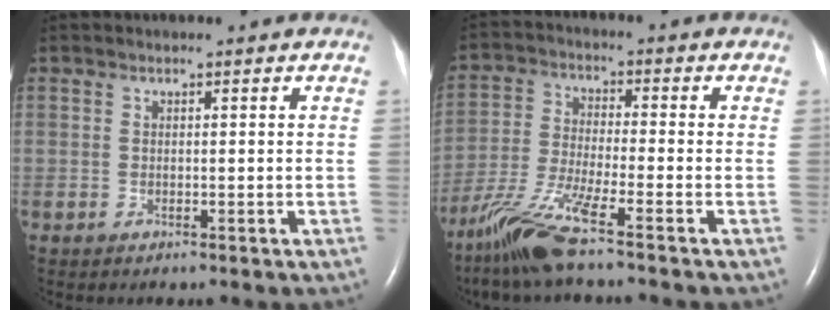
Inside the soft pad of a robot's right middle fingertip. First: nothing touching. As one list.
[{"total": 10.0, "force": [-7.2, -0.4, 6.9], "torque": [-0.150, -0.033, -0.139]}]